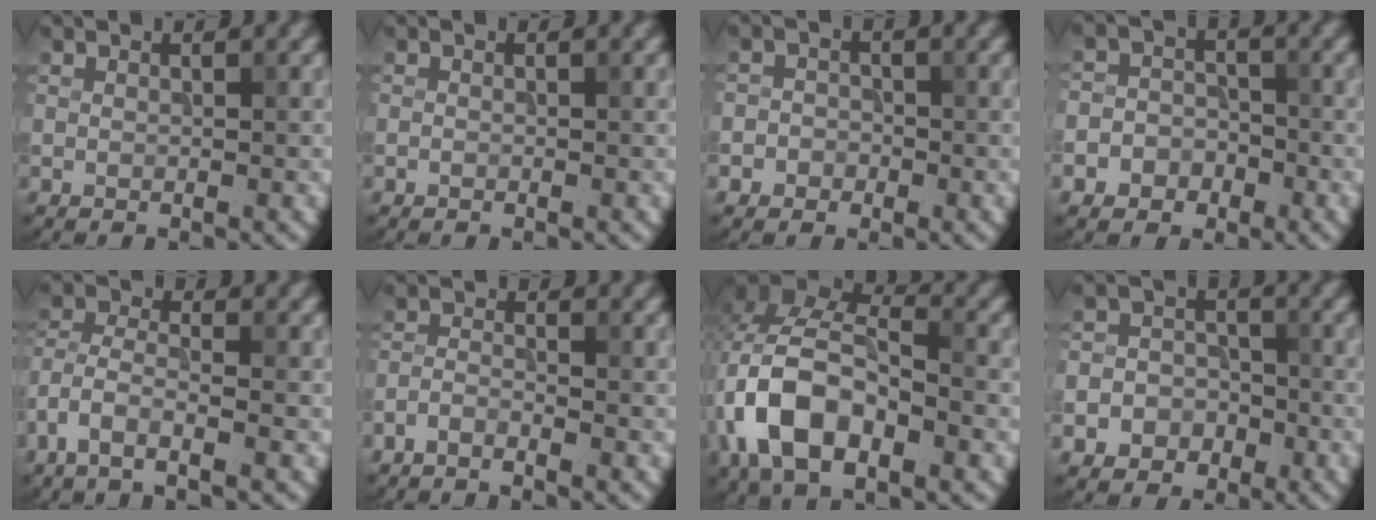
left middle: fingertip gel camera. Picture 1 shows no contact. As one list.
[{"total": 0.0}, {"total": 2.1, "force": [-0.7, 1.9, 0.3], "torque": [0.021, 0.008, -0.027]}, {"total": 3.8, "force": [-1.9, 3.3, 0.8], "torque": [0.017, 0.003, -0.050]}, {"total": 3.6, "force": [-2.4, 1.1, 2.5], "torque": [-0.056, -0.001, -0.059]}, {"total": 1.6, "force": [-1.3, 0.4, 0.9], "torque": [-0.020, 0.000, -0.034]}, {"total": 11.1, "force": [-3.2, 6.5, 8.5], "torque": [-0.167, 0.005, -0.070]}, {"total": 5.0, "force": [-2.2, 4.4, 1.1], "torque": [0.006, 0.001, -0.056]}]